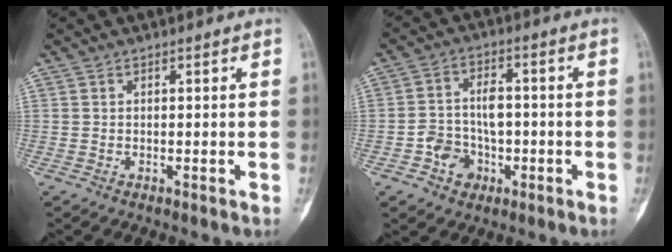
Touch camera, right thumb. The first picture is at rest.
{"total": 7.6, "force": [-2.7, 6.2, 3.6], "torque": [-0.034, 0.029, -0.045]}